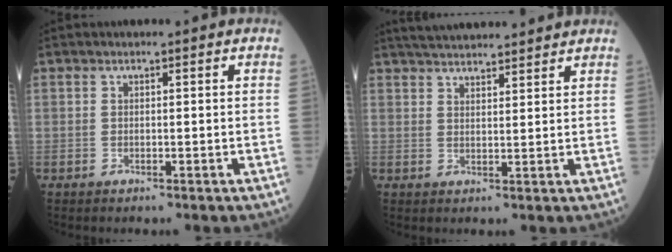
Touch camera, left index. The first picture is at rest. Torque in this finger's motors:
{"motor_torque": [0.33, -0.37, 0.19, 0.04]}